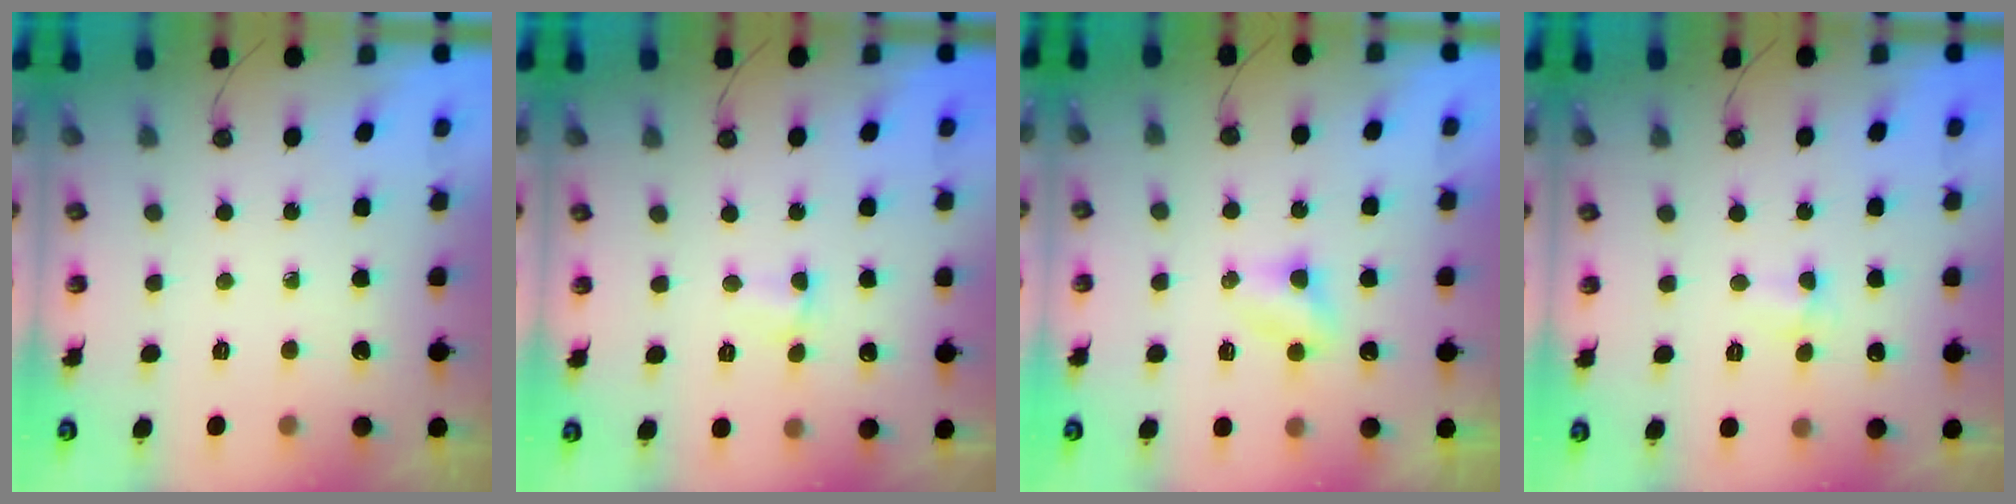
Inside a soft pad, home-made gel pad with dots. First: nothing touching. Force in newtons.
{"total": 1.0, "press": 1.0, "slide": 0.4}
{"total": 5.2, "press": 5.2, "slide": 0.5}
{"total": 2.9, "press": 2.7, "slide": 1.0}